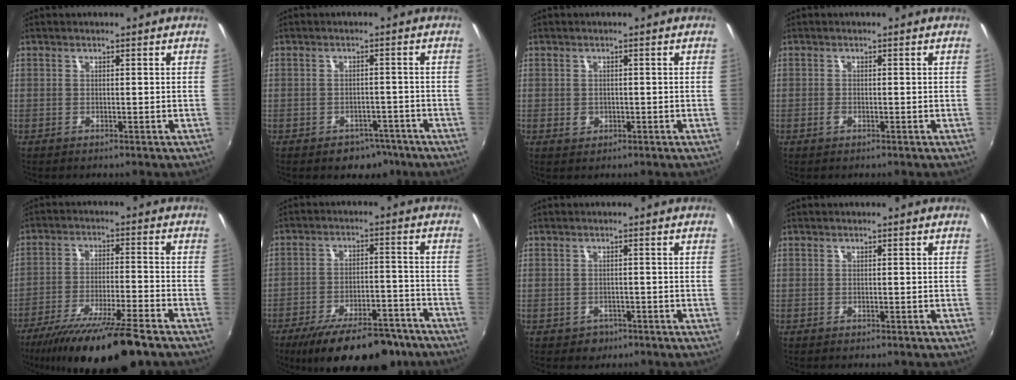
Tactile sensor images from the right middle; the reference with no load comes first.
{"total": 5.2, "force": [-3.4, 3.6, 1.4], "torque": [-0.029, 0.007, -0.034]}
{"total": 1.7, "force": [-0.2, 1.6, 0.5], "torque": [-0.008, 0.000, 0.000]}
{"total": 0.7, "force": [-0.5, 0.2, 0.4], "torque": [-0.008, 0.000, -0.010]}
{"total": 17.6, "force": [-13.7, 1.5, 10.9], "torque": [-0.206, -0.041, -0.225]}
{"total": 19.9, "force": [-15.4, 6.7, 10.6], "torque": [-0.186, -0.020, -0.214]}
{"total": 3.0, "force": [-1.5, 2.5, 0.6], "torque": [-0.020, -0.003, -0.017]}
{"total": 0.6, "force": [-0.5, 0.4, 0.1], "torque": [-0.004, -0.003, -0.008]}